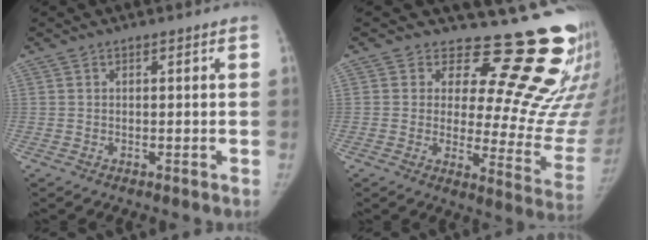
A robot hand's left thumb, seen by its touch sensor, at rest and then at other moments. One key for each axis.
{"total": 20.8, "fx": 15.8, "fy": 7.3, "fz": 11.3, "tx": -0.092, "ty": -0.139, "tz": 0.183}